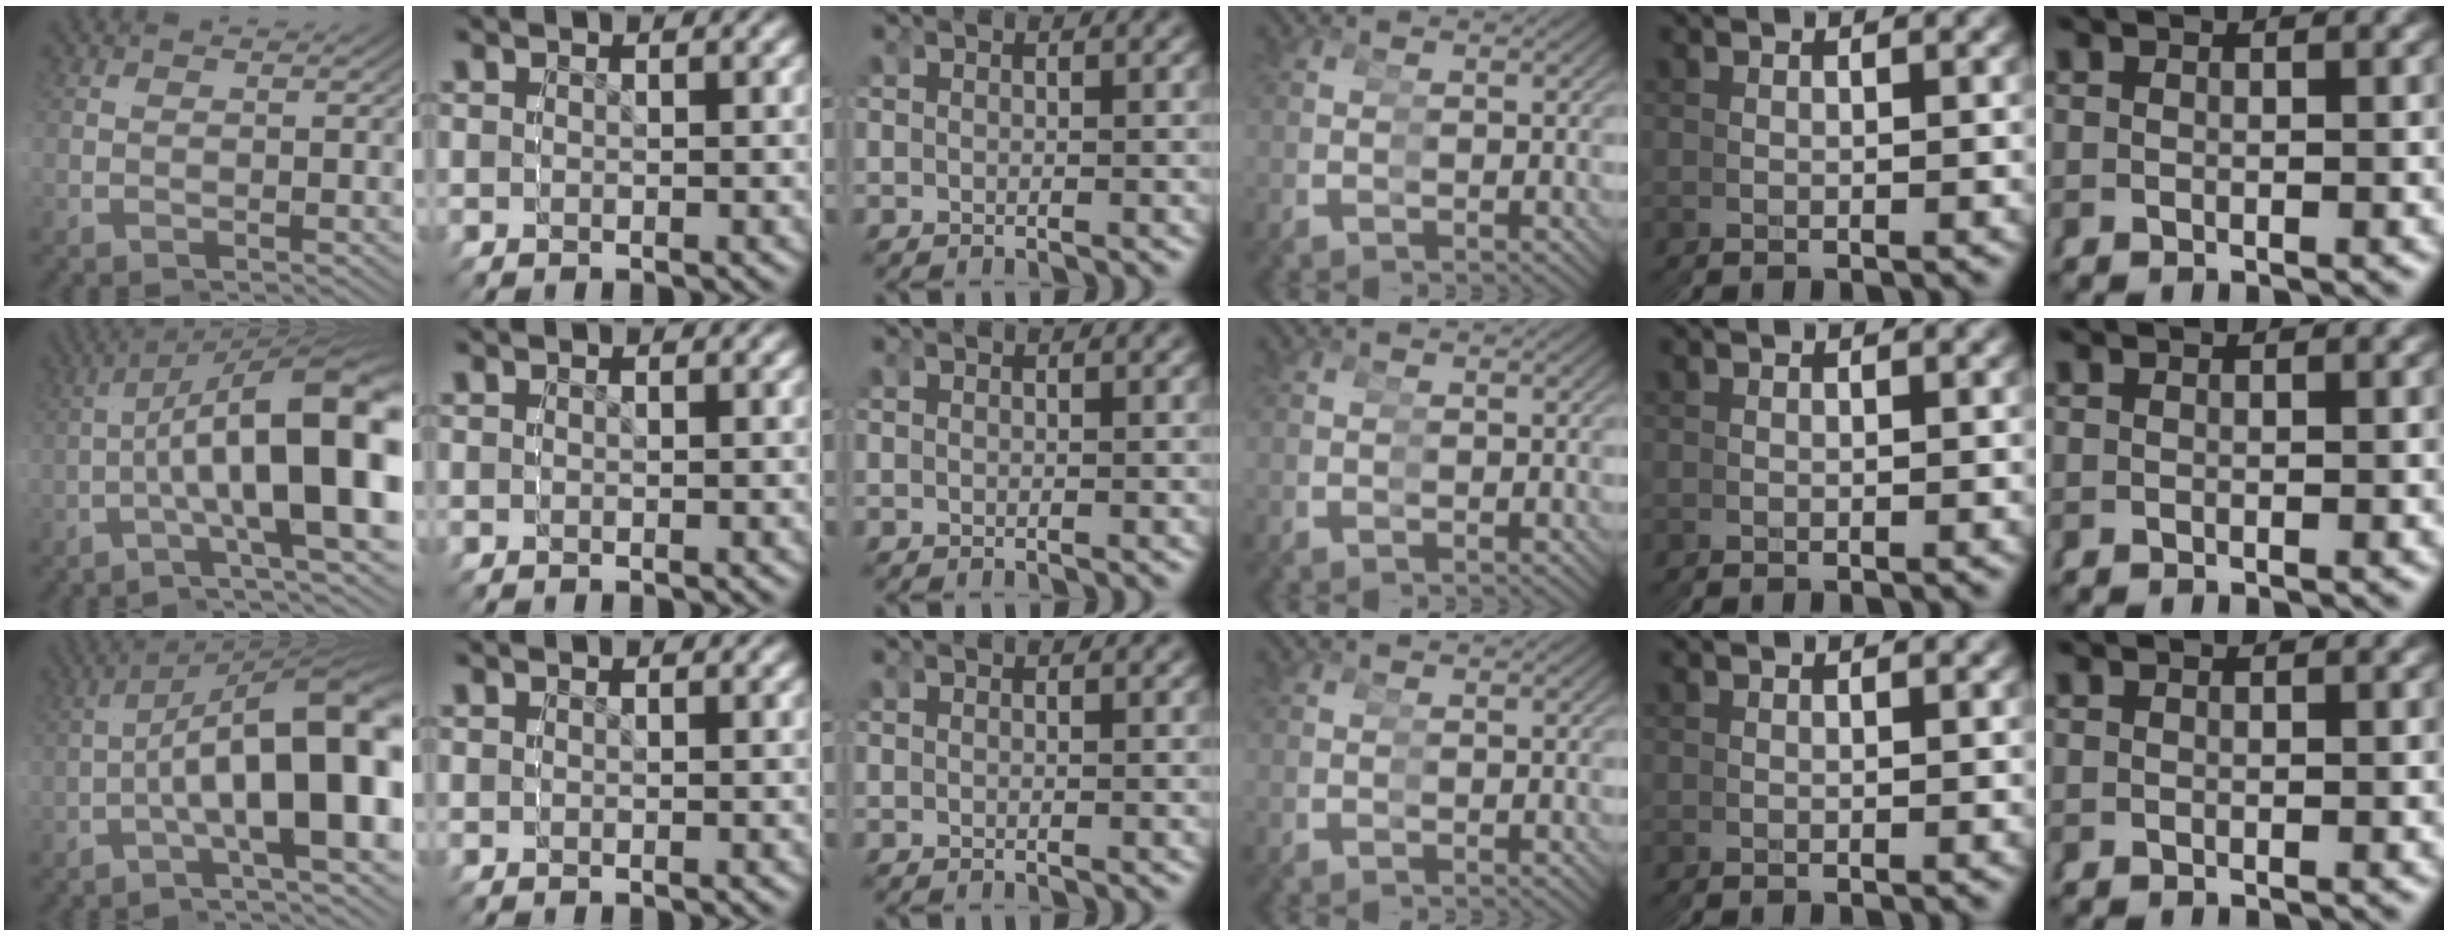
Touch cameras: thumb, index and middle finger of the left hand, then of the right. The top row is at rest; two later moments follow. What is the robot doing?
{"motion": "grasp_and_lifting", "object": "cubes"}